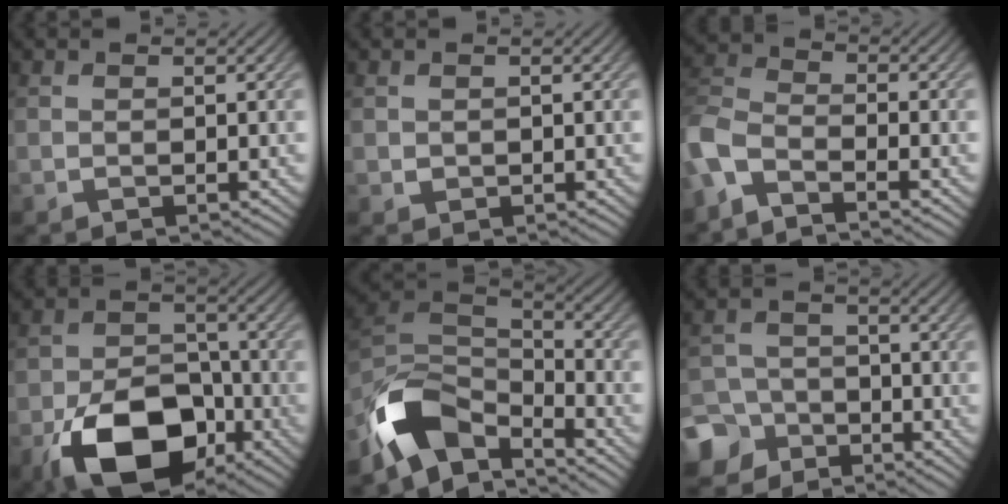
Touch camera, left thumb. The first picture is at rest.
{"total": 0.9, "force": [0.2, 0.8, 0.2], "torque": [-0.008, -0.004, 0.007]}
{"total": 6.6, "force": [-4.4, 2.7, 4.1], "torque": [-0.102, -0.005, -0.104]}
{"total": 14.0, "force": [-6.7, 8.6, 8.8], "torque": [-0.182, -0.029, -0.117]}
{"total": 11.8, "force": [-8.0, 5.6, 6.6], "torque": [-0.135, -0.007, -0.168]}
{"total": 7.1, "force": [-4.9, 4.9, 1.8], "torque": [-0.036, -0.010, -0.102]}